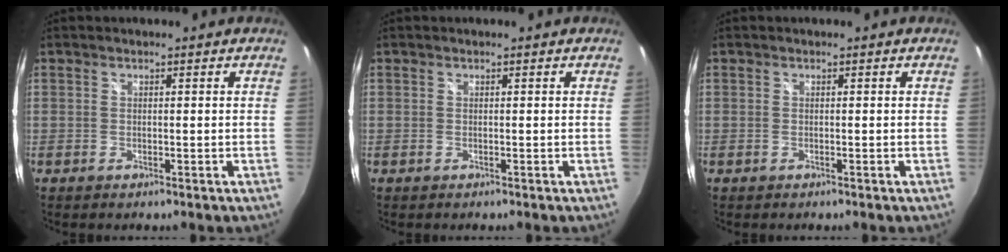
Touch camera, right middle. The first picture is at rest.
{"total": 0.0}
{"total": 0.0}